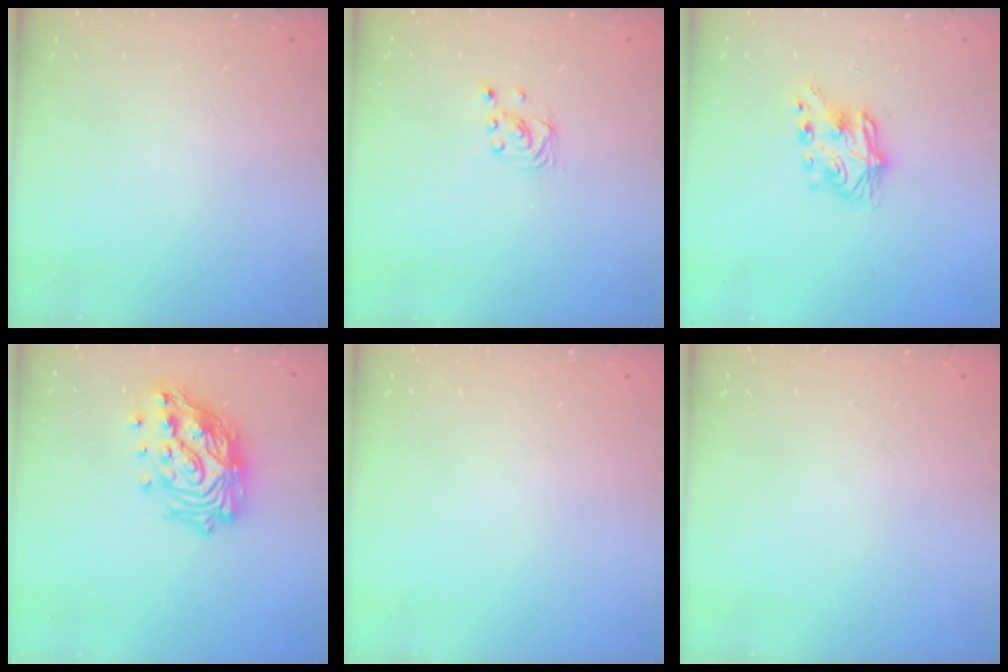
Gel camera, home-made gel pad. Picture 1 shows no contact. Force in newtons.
{"total": 1.6, "press": 1.6, "slide": 0.0}
{"total": 7.2, "press": 7.2, "slide": 0.4}
{"total": 18.2, "press": 18.1, "slide": 1.6}
{"total": 0.0}
{"total": 0.0}